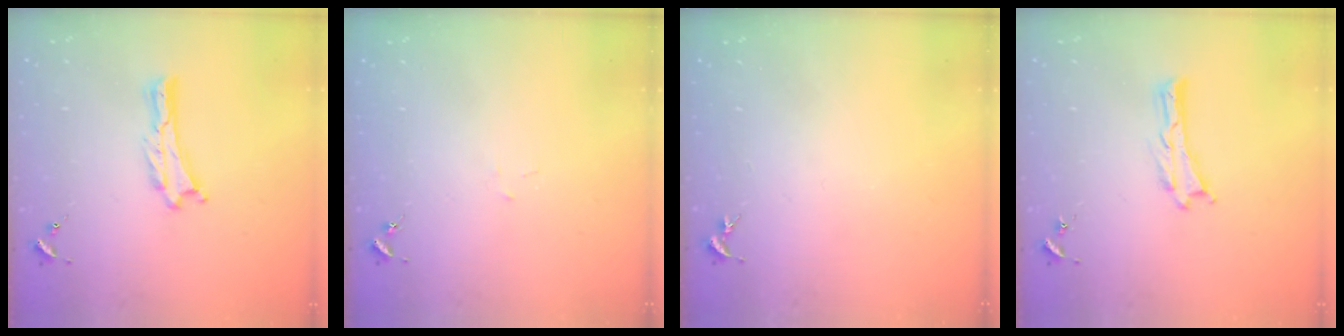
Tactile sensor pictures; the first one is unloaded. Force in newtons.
{"total": 1.0, "press": 1.0, "slide": 0.1}
{"total": 0.0}
{"total": 0.0}